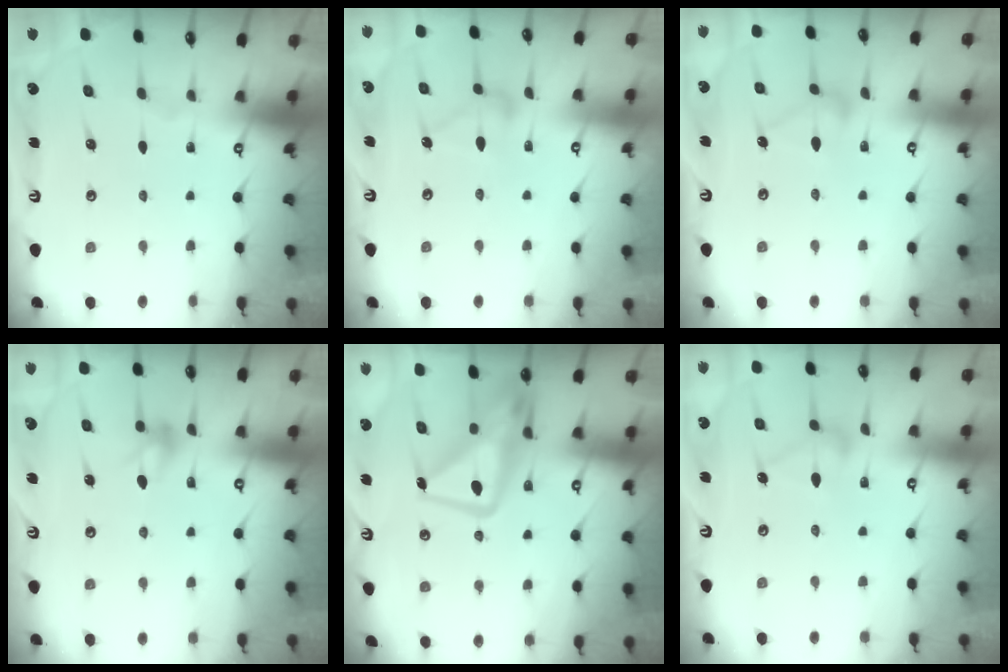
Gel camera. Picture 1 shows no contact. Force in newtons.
{"total": 11.8, "press": 11.8, "slide": 0.5}
{"total": 8.1, "press": 8.1, "slide": 0.4}
{"total": 6.3, "press": 6.3, "slide": 1.1}
{"total": 14.3, "press": 14.2, "slide": 1.1}
{"total": 8.1, "press": 8.1, "slide": 0.4}